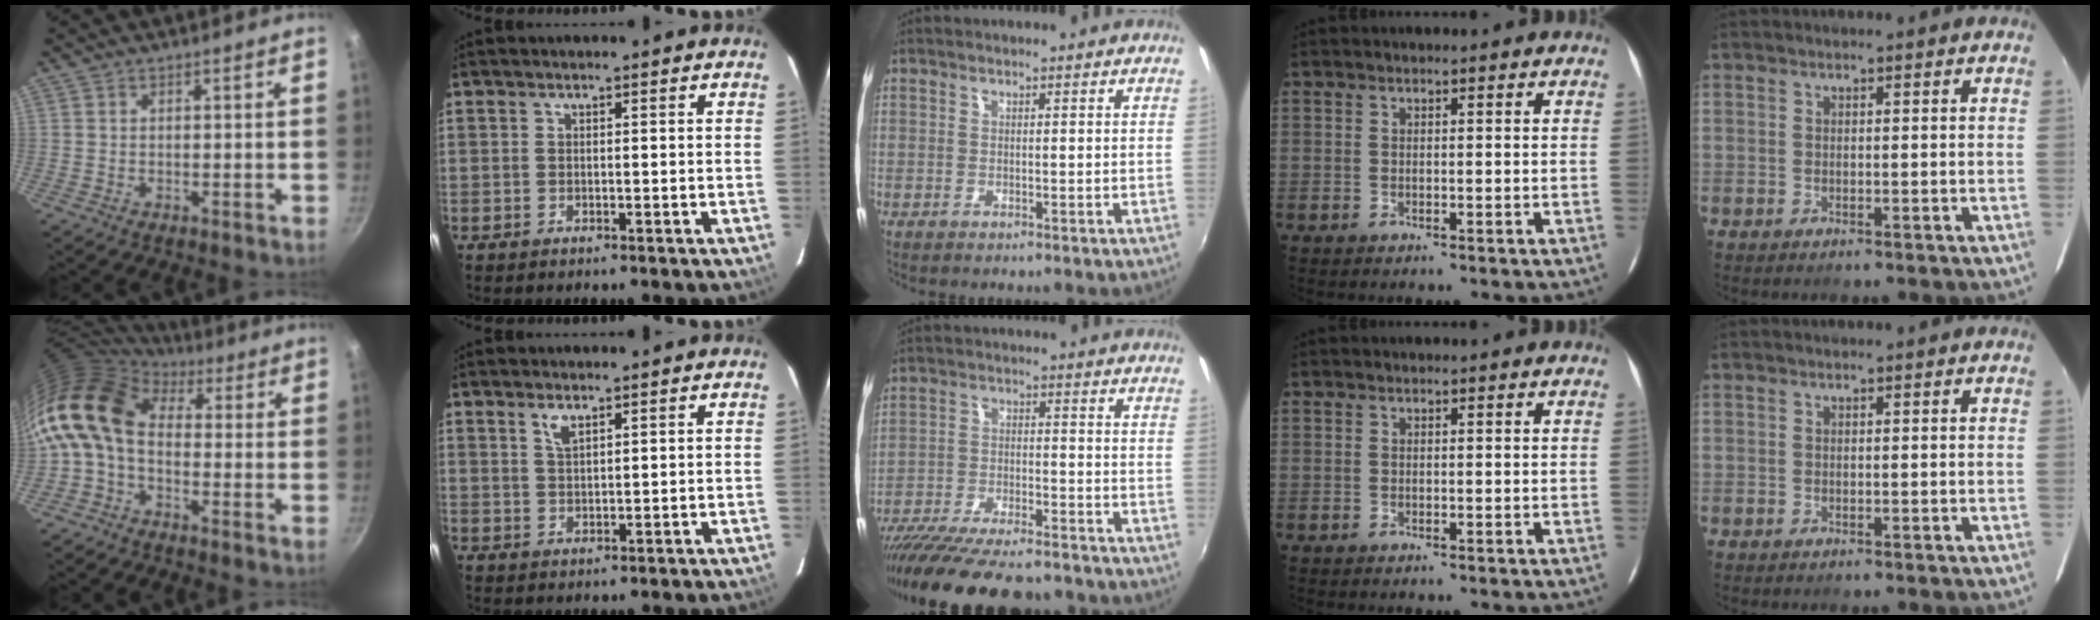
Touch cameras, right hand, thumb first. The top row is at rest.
{"thumb": {"total": 12.5, "force": [0.7, 8.2, 9.4], "torque": [-0.175, 0.024, -0.009]}, "index": {"total": 2.5, "force": [1.6, 0.9, 1.8], "torque": [-0.033, 0.002, 0.032]}, "middle": {"total": 21.3, "force": [-18.3, 4.5, 10.0], "torque": [-0.195, -0.044, -0.284]}}